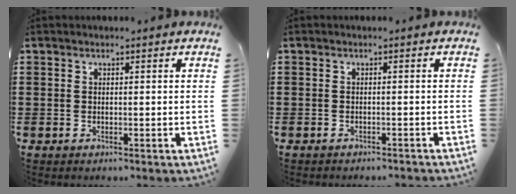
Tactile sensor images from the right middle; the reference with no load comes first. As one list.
[{"total": 0.7, "force": [-0.7, -0.1, 0.1], "torque": [-0.005, -0.003, -0.013]}]